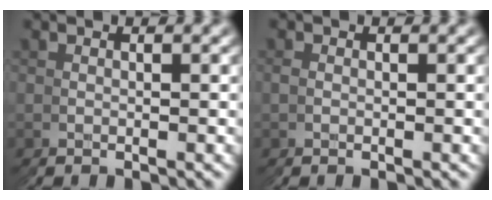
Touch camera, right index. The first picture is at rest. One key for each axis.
{"total": 0.9, "fx": -0.2, "fy": -0.3, "fz": -0.9, "tx": 0.010, "ty": 0.000, "tz": -0.004}